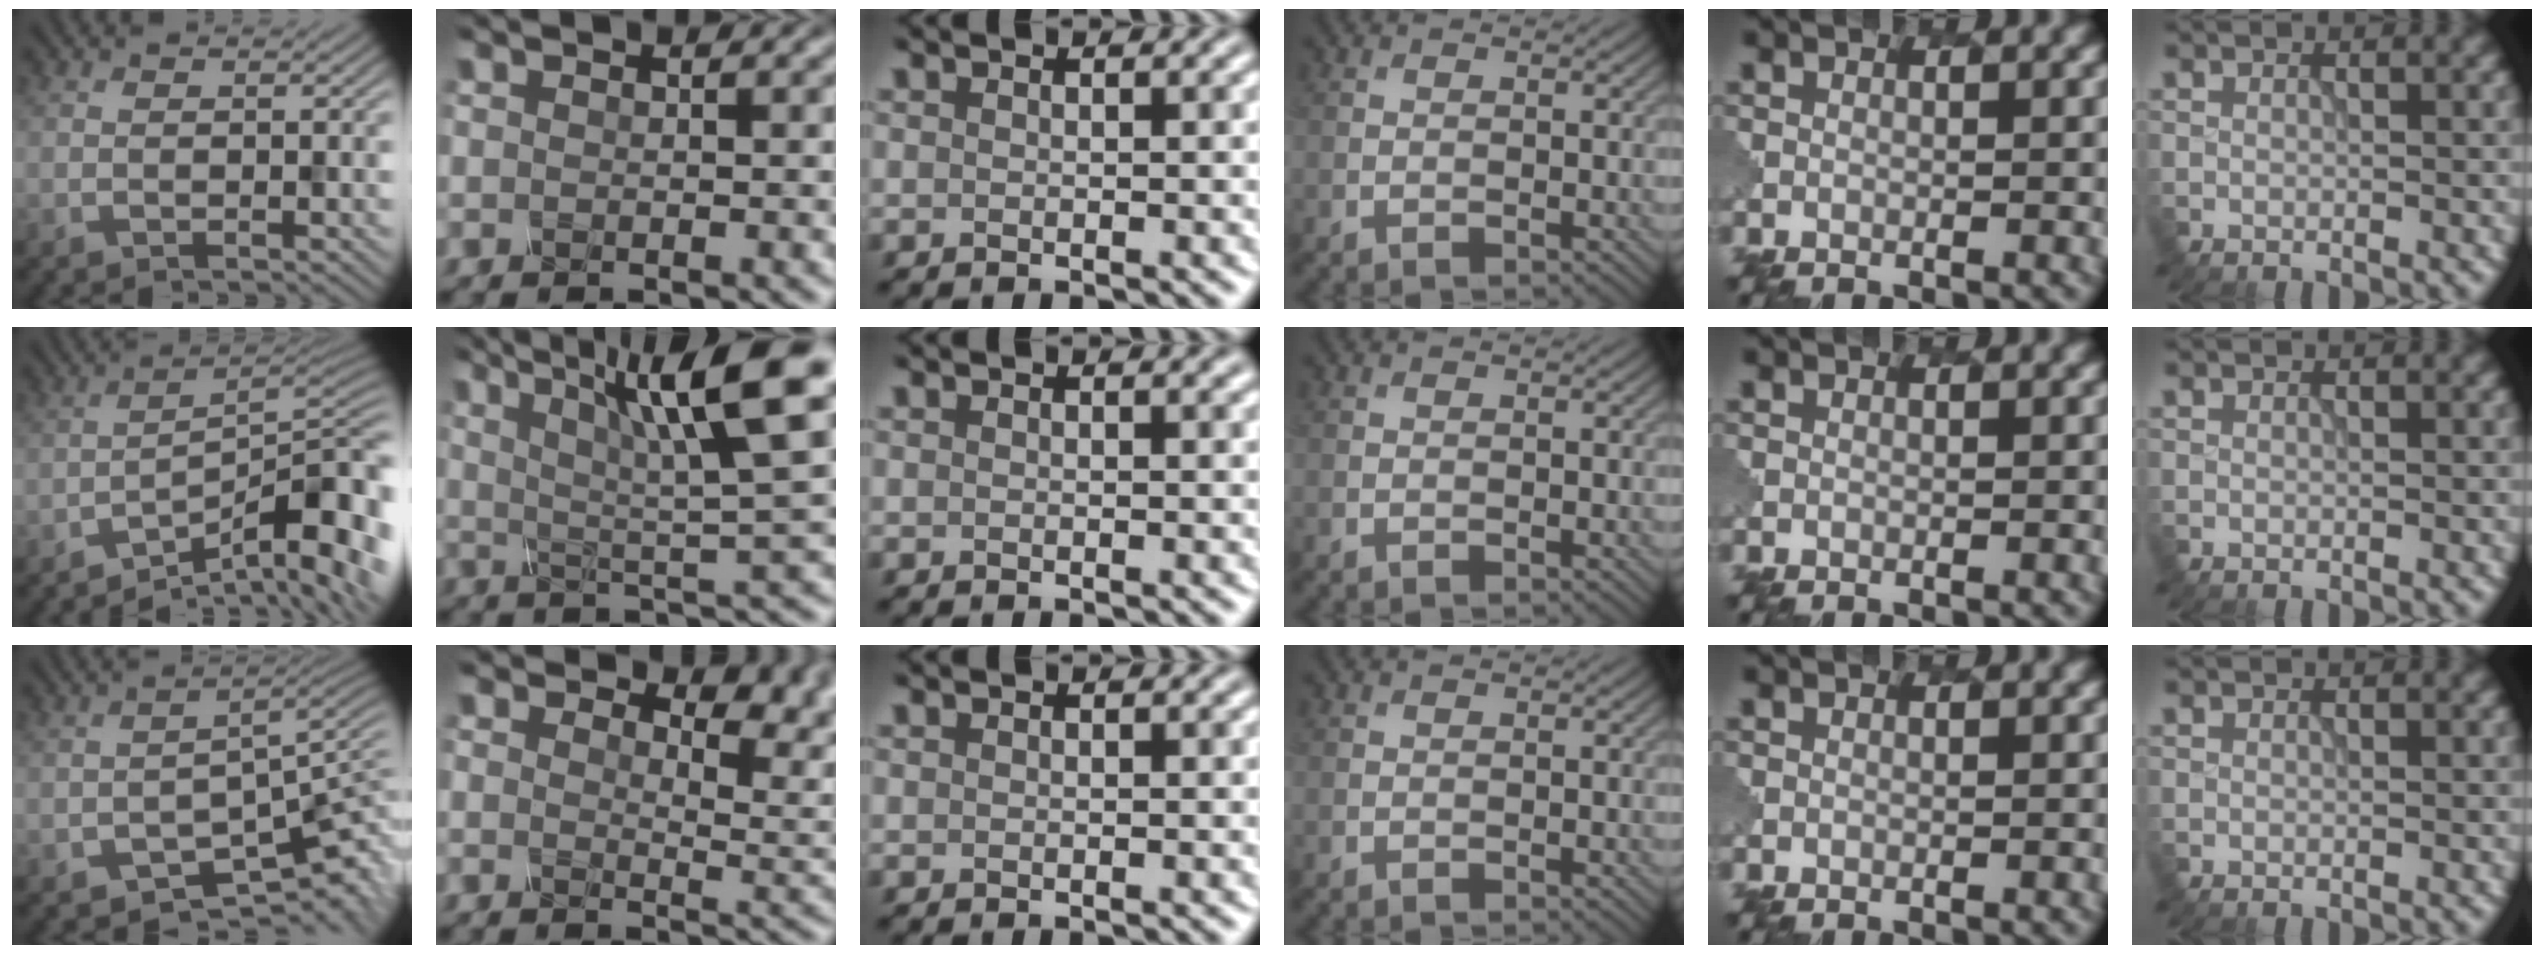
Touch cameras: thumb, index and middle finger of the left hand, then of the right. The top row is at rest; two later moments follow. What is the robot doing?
{"motion": "dispense", "object": "syringe"}